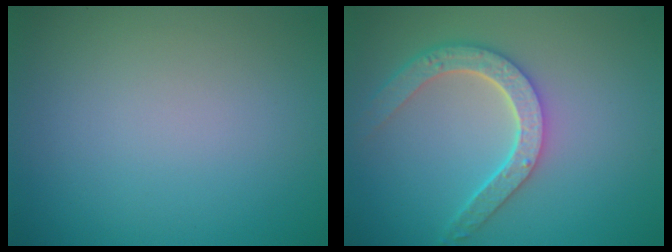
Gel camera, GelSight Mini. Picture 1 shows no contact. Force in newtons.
{"total": 4.6, "press": 3.7, "slide": 2.7}